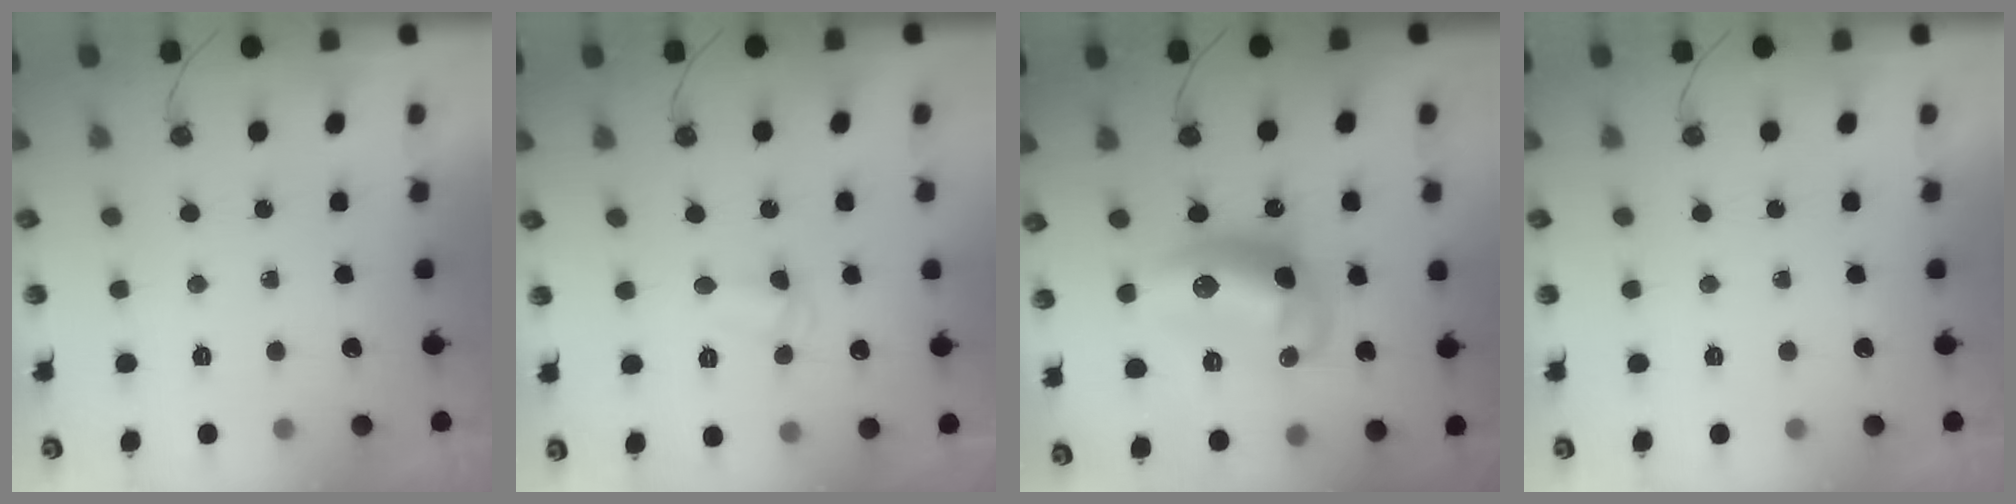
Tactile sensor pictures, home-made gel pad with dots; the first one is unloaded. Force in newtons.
{"total": 3.2, "press": 3.2, "slide": 0.2}
{"total": 14.7, "press": 14.6, "slide": 1.1}
{"total": 0.0}